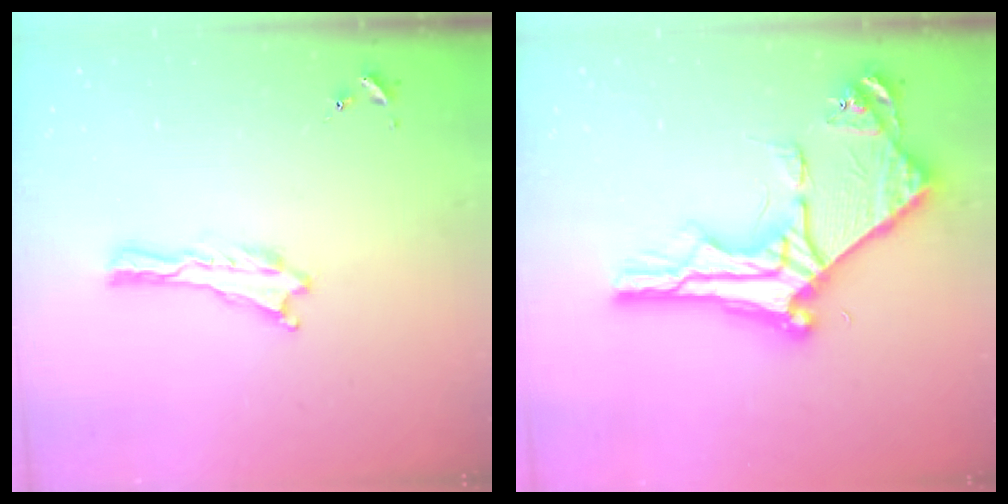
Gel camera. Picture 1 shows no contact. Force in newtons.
{"total": 10.7, "press": 10.6, "slide": 1.2}